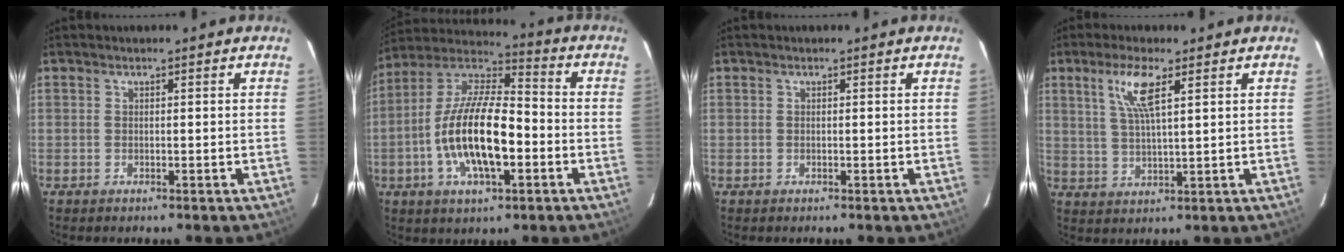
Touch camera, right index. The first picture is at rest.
{"total": 17.6, "force": [-4.3, 6.5, 15.8], "torque": [-0.311, -0.001, -0.084]}
{"total": 0.0}
{"total": 6.7, "force": [3.2, 1.0, 5.8], "torque": [-0.118, 0.001, 0.065]}